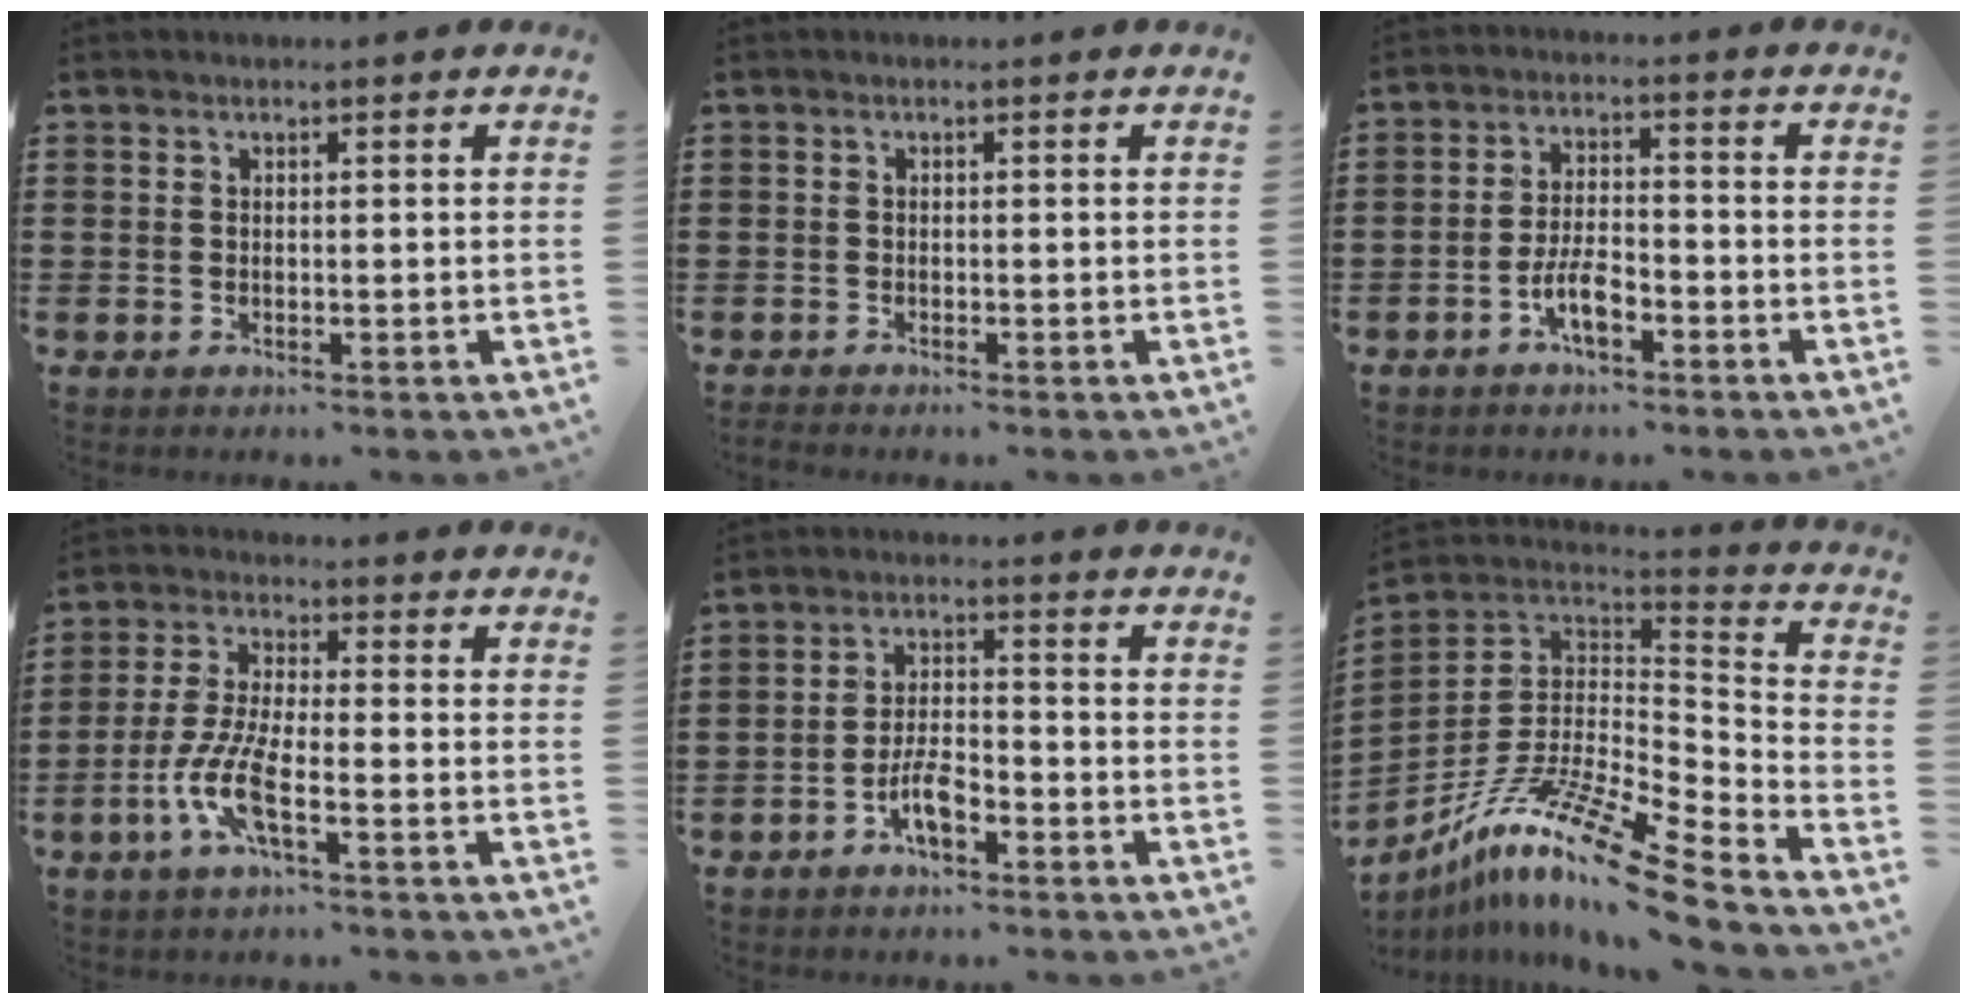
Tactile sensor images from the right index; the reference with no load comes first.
{"total": 0.6, "force": [-0.6, 0.0, 0.1], "torque": [-0.003, -0.002, -0.013]}
{"total": 5.0, "force": [-2.7, 1.9, 3.8], "torque": [-0.092, 0.002, -0.057]}
{"total": 7.5, "force": [-3.4, 1.7, 6.4], "torque": [-0.152, -0.013, -0.071]}
{"total": 5.0, "force": [-2.9, 1.8, 3.7], "torque": [-0.089, 0.003, -0.061]}
{"total": 15.0, "force": [-10.5, 2.2, 10.4], "torque": [-0.199, 0.019, -0.200]}